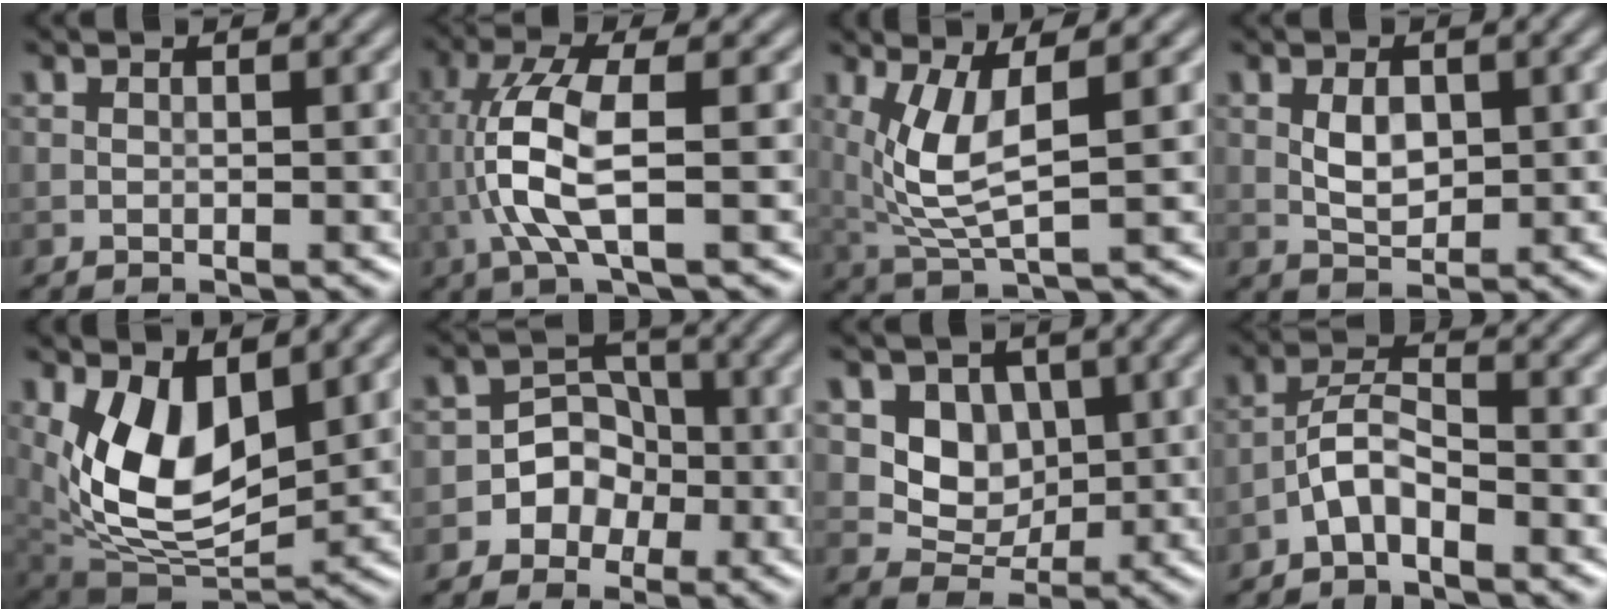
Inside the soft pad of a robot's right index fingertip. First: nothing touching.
{"total": 5.9, "force": [-0.7, 1.5, 5.7], "torque": [-0.130, 0.006, -0.015]}
{"total": 5.3, "force": [1.1, 1.7, 4.9], "torque": [-0.115, -0.010, 0.032]}
{"total": 2.6, "force": [0.3, 1.6, 2.0], "torque": [-0.038, -0.001, 0.007]}
{"total": 9.0, "force": [1.8, 5.1, 7.2], "torque": [-0.143, -0.019, 0.037]}
{"total": 4.3, "force": [-1.7, 3.7, 1.2], "torque": [0.026, 0.017, -0.049]}
{"total": 4.4, "force": [0.9, 3.6, 2.4], "torque": [-0.042, -0.008, 0.012]}
{"total": 3.0, "force": [-2.0, 1.0, 2.0], "torque": [-0.037, 0.013, -0.047]}